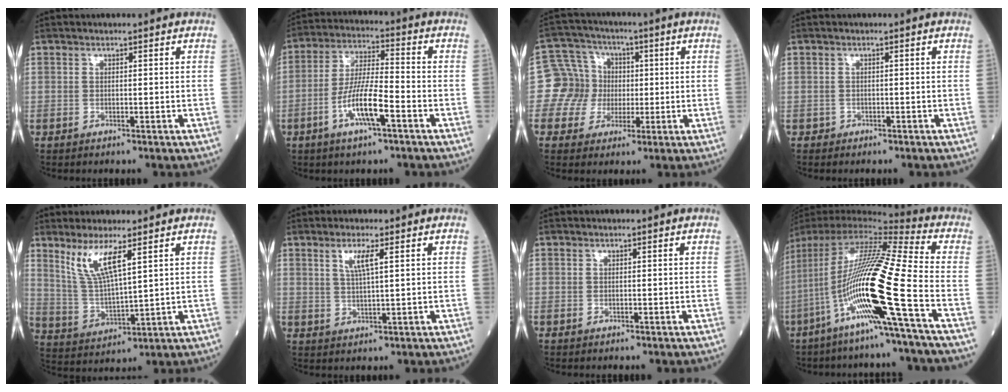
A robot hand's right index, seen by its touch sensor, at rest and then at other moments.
{"total": 9.3, "force": [-3.8, 1.4, 8.4], "torque": [-0.167, -0.001, -0.073]}
{"total": 8.0, "force": [-0.2, 7.9, 0.8], "torque": [-0.013, 0.034, -0.002]}
{"total": 1.0, "force": [-0.6, 0.8, -0.2], "torque": [-0.004, 0.005, -0.011]}
{"total": 8.0, "force": [4.6, 0.8, 6.6], "torque": [-0.139, -0.010, 0.101]}
{"total": 3.5, "force": [1.6, 0.1, 3.1], "torque": [-0.065, -0.001, 0.032]}
{"total": 0.0}
{"total": 20.7, "force": [-6.9, -1.2, 19.5], "torque": [-0.403, -0.020, -0.146]}